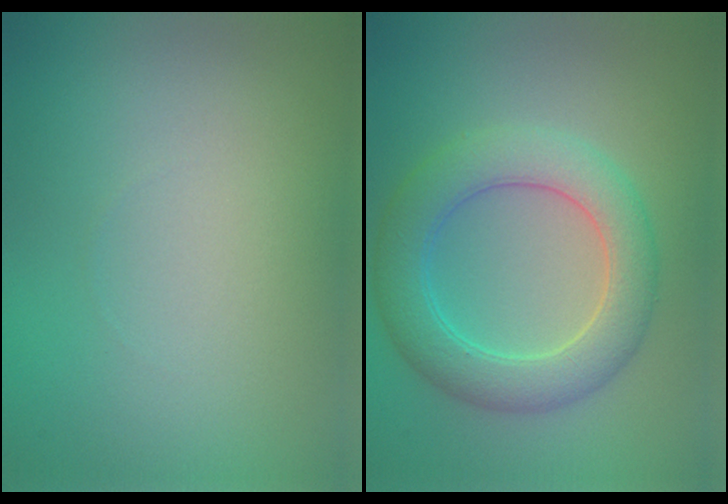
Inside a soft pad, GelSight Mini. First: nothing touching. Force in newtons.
{"total": 5.6, "press": 5.6, "slide": 0.2}